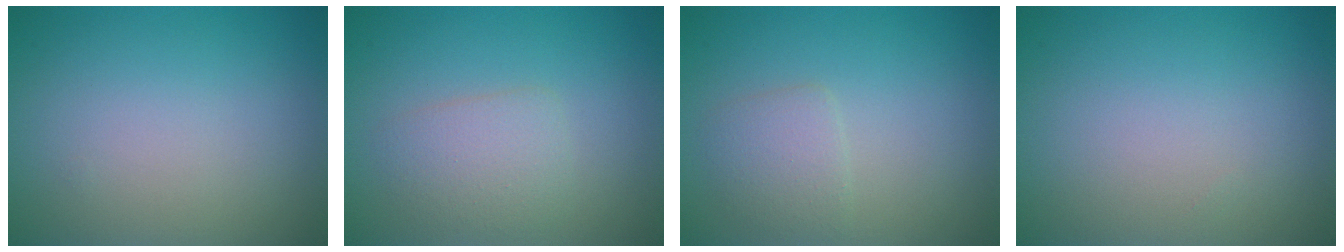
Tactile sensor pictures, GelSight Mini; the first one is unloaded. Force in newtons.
{"total": 2.5, "press": 2.5, "slide": 0.1}
{"total": 1.9, "press": 1.9, "slide": 0.0}
{"total": 0.0}